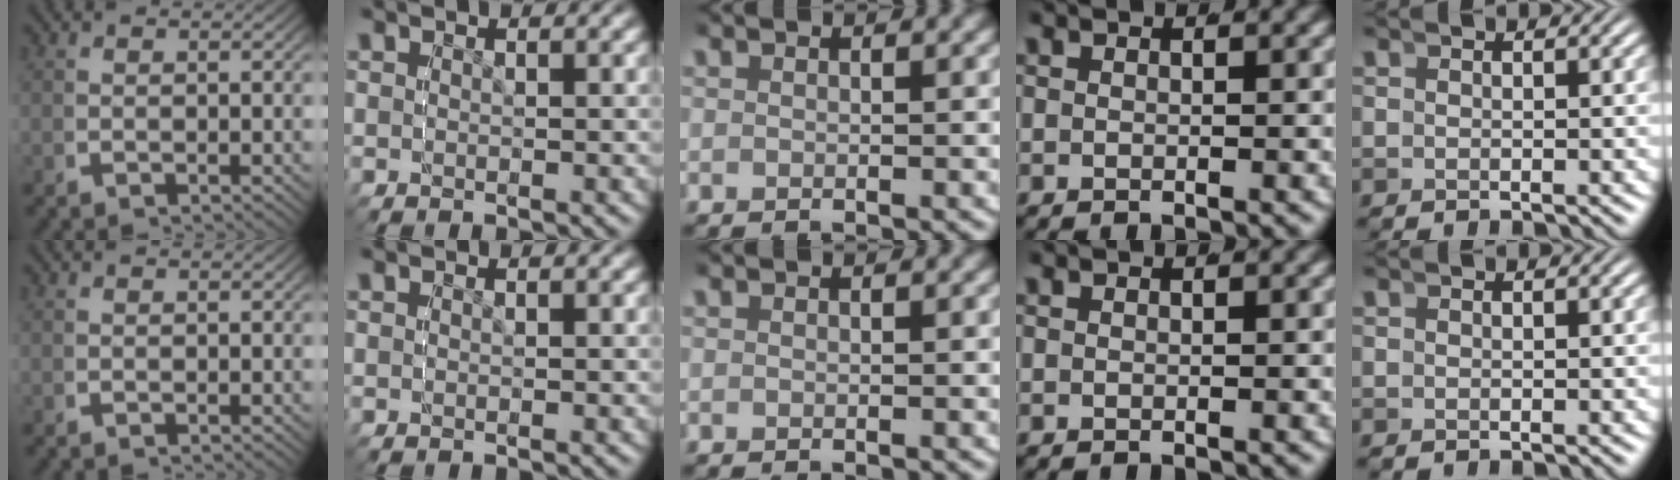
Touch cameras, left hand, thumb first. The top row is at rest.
{}